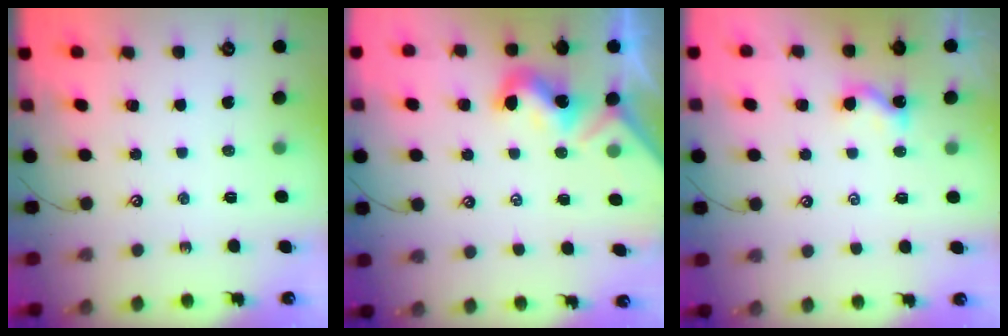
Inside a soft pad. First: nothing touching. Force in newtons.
{"total": 1.9, "press": 1.9, "slide": 0.3}
{"total": 0.5, "press": 0.3, "slide": 0.4}